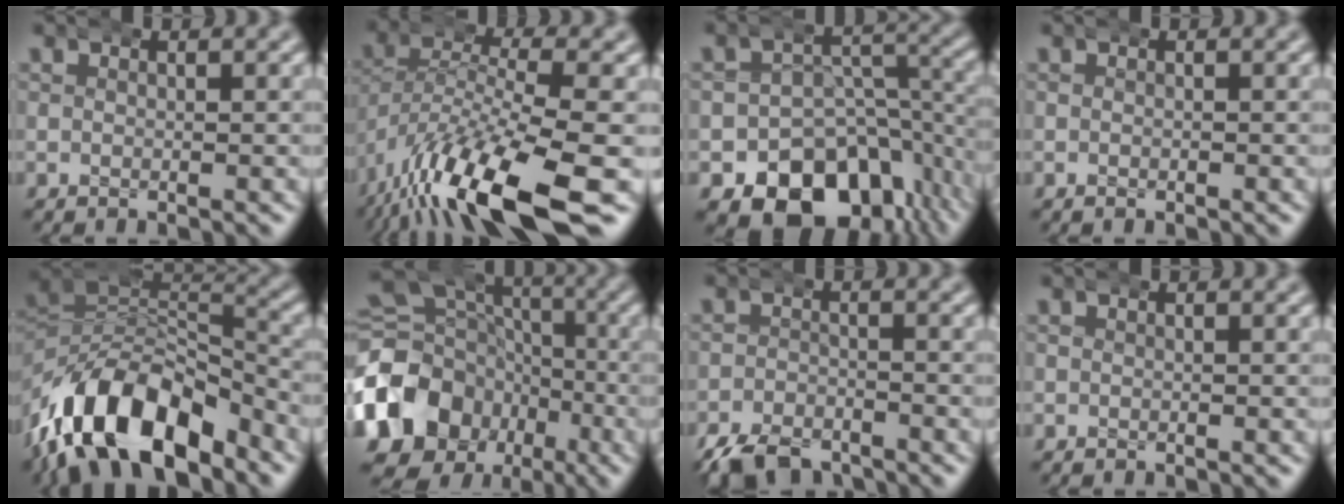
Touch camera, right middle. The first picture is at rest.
{"total": 9.5, "force": [-3.8, 4.3, 7.6], "torque": [-0.160, -0.023, -0.051]}
{"total": 14.7, "force": [-7.2, 10.8, 7.0], "torque": [-0.117, -0.049, -0.104]}
{"total": 0.5, "force": [-0.3, 0.3, 0.3], "torque": [-0.007, 0.001, -0.006]}
{"total": 12.7, "force": [-5.9, 8.1, 7.8], "torque": [-0.143, -0.035, -0.084]}
{"total": 17.2, "force": [-5.4, 14.7, 7.2], "torque": [-0.139, -0.056, -0.079]}
{"total": 4.8, "force": [-4.3, 1.8, 1.2], "torque": [-0.015, -0.011, -0.071]}
{"total": 0.0}